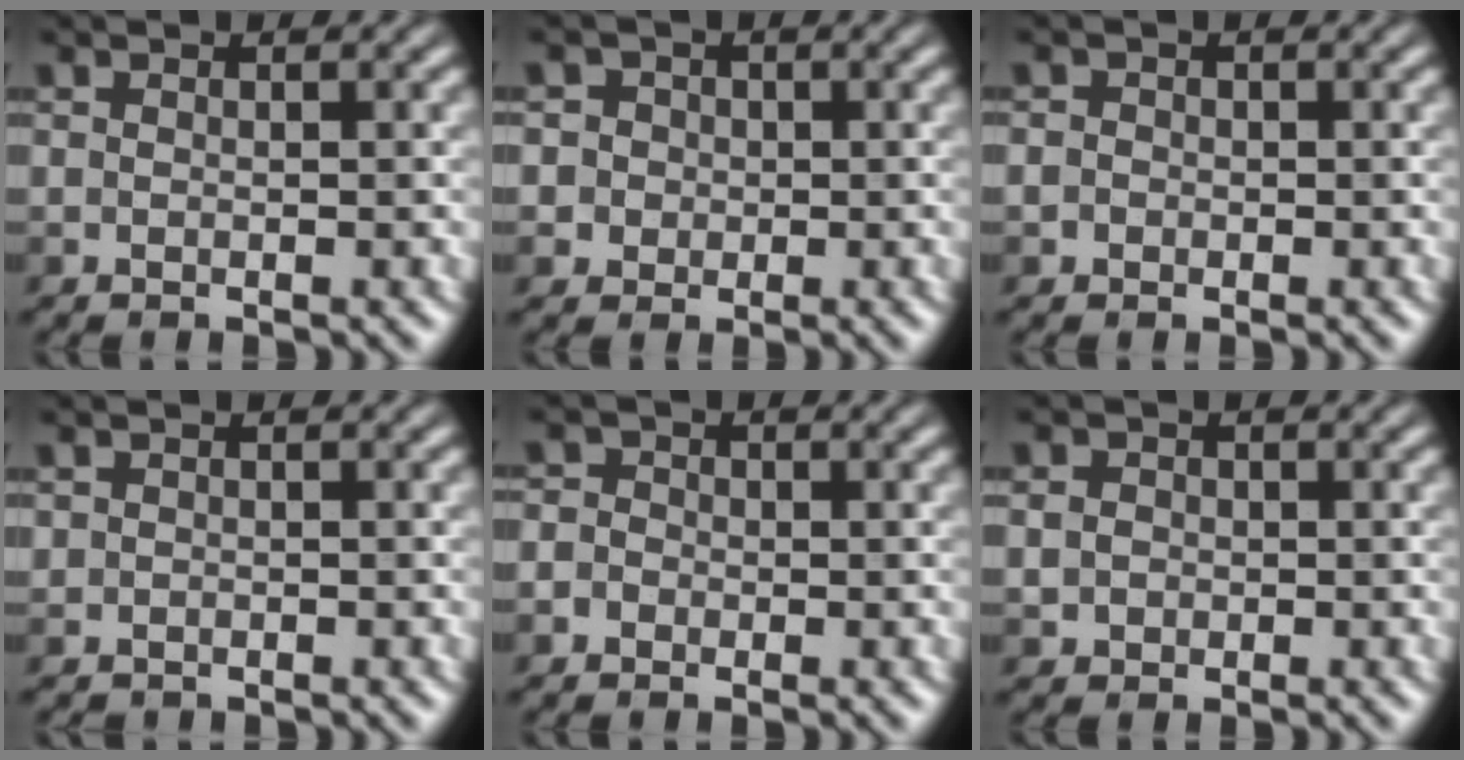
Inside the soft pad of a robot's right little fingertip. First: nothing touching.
{"total": 4.2, "force": [1.7, 3.6, 1.1], "torque": [-0.040, 0.008, 0.014]}
{"total": 1.2, "force": [-0.4, 1.1, 0.3], "torque": [-0.007, -0.001, -0.011]}
{"total": 0.6, "force": [0.1, 0.5, -0.3], "torque": [0.000, -0.002, -0.001]}
{"total": 2.5, "force": [-0.6, 2.2, 1.0], "torque": [-0.017, 0.012, -0.018]}
{"total": 1.6, "force": [0.1, 1.6, 0.4], "torque": [-0.017, 0.001, -0.005]}